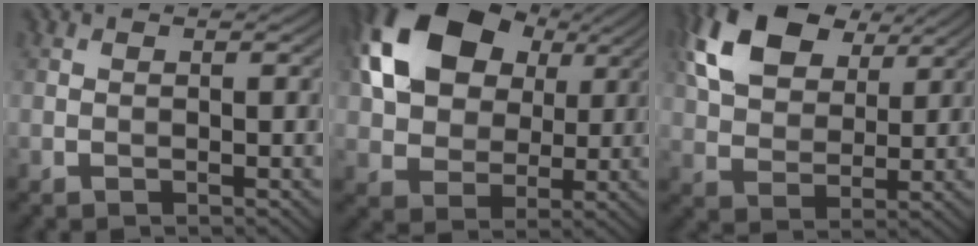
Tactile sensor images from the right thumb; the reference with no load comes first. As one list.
[{"total": 15.7, "force": [5.3, 11.2, 9.7], "torque": [-0.204, 0.021, 0.096]}, {"total": 12.6, "force": [6.2, 7.8, 7.8], "torque": [-0.185, 0.022, 0.117]}]